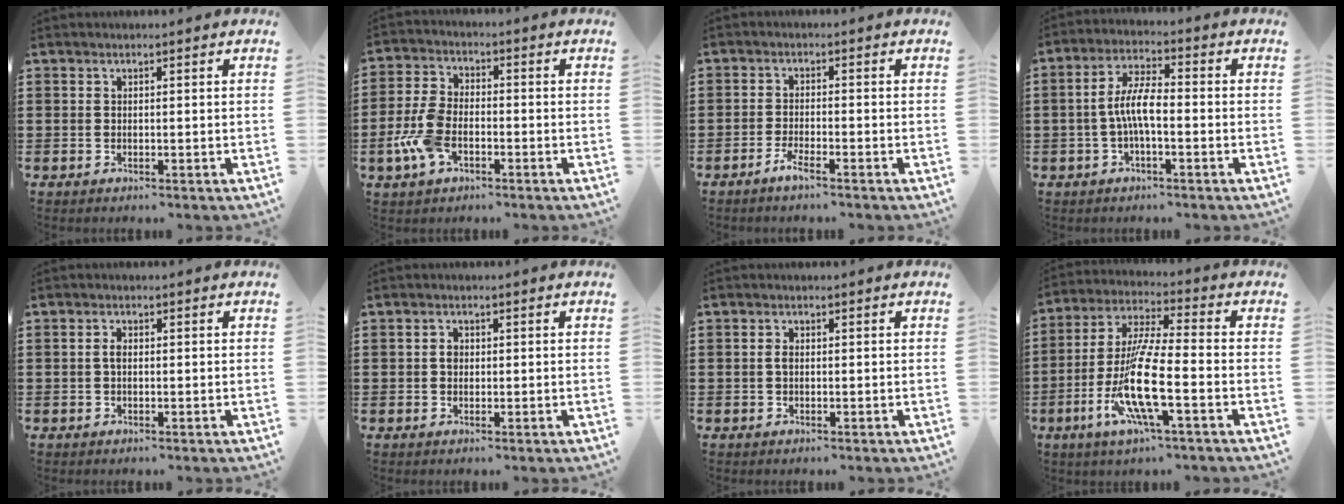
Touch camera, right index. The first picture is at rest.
{"total": 7.2, "force": [-2.8, 3.8, 5.4], "torque": [-0.140, -0.002, -0.060]}
{"total": 2.3, "force": [-1.9, 0.0, 1.3], "torque": [-0.038, -0.004, -0.041]}
{"total": 6.4, "force": [-1.1, 1.9, 6.0], "torque": [-0.125, 0.000, -0.026]}
{"total": 1.6, "force": [-0.1, 0.8, 1.4], "torque": [-0.035, -0.001, -0.004]}
{"total": 1.5, "force": [0.0, 1.2, 1.0], "torque": [-0.020, 0.006, -0.001]}
{"total": 1.3, "force": [-0.1, 0.7, 1.1], "torque": [-0.021, 0.003, -0.002]}
{"total": 11.9, "force": [-4.4, 1.9, 10.9], "torque": [-0.245, -0.013, -0.093]}